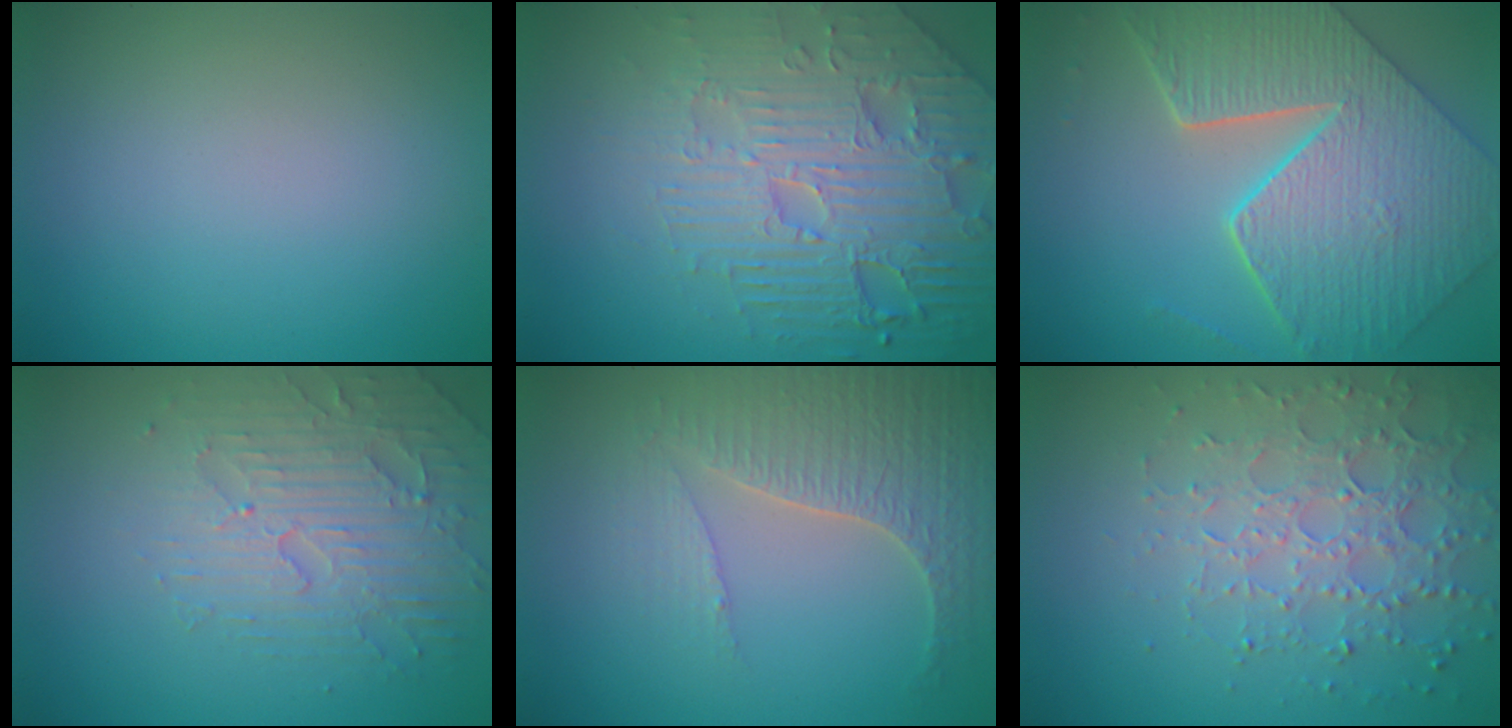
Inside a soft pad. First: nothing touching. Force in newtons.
{"total": 6.8, "press": 5.6, "slide": 3.7}
{"total": 9.3, "press": 6.8, "slide": 6.4}
{"total": 4.5, "press": 3.6, "slide": 2.7}
{"total": 3.9, "press": 3.8, "slide": 0.7}
{"total": 4.3, "press": 4.2, "slide": 1.1}